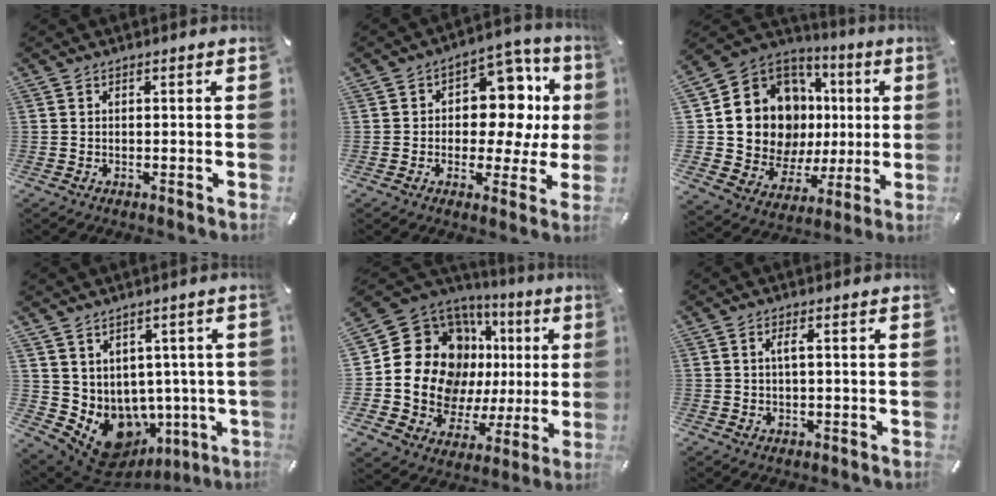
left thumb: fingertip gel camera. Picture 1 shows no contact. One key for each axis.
{"total": 13.6, "fx": 2.3, "fy": 9.8, "fz": 9.2, "tx": -0.109, "ty": -0.021, "tz": 0.042}
{"total": 15.6, "fx": 2.9, "fy": 13.6, "fz": 7.1, "tx": -0.145, "ty": -0.045, "tz": 0.074}
{"total": 9.1, "fx": -1.5, "fy": 8.2, "fz": 3.8, "tx": -0.059, "ty": -0.025, "tz": -0.003}
{"total": 20.7, "fx": 5.4, "fy": 16.2, "fz": 11.8, "tx": -0.202, "ty": -0.046, "tz": 0.117}
{"total": 2.5, "fx": 0.4, "fy": 0.7, "fz": 2.3, "tx": -0.046, "ty": 0.003, "tz": 0.006}